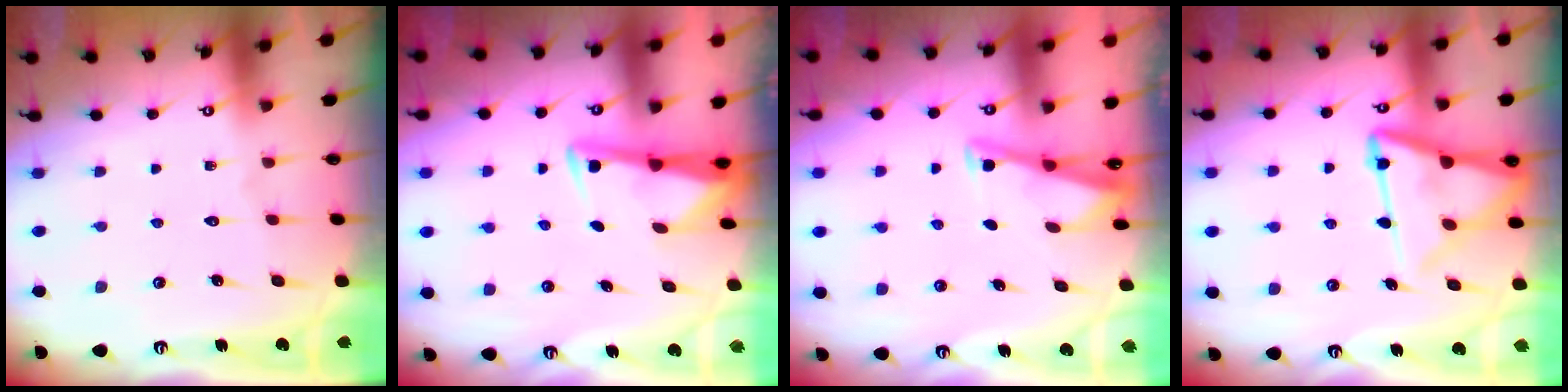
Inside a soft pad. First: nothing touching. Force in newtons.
{"total": 3.0, "press": 2.9, "slide": 0.4}
{"total": 3.3, "press": 3.3, "slide": 0.3}
{"total": 14.9, "press": 14.8, "slide": 1.5}